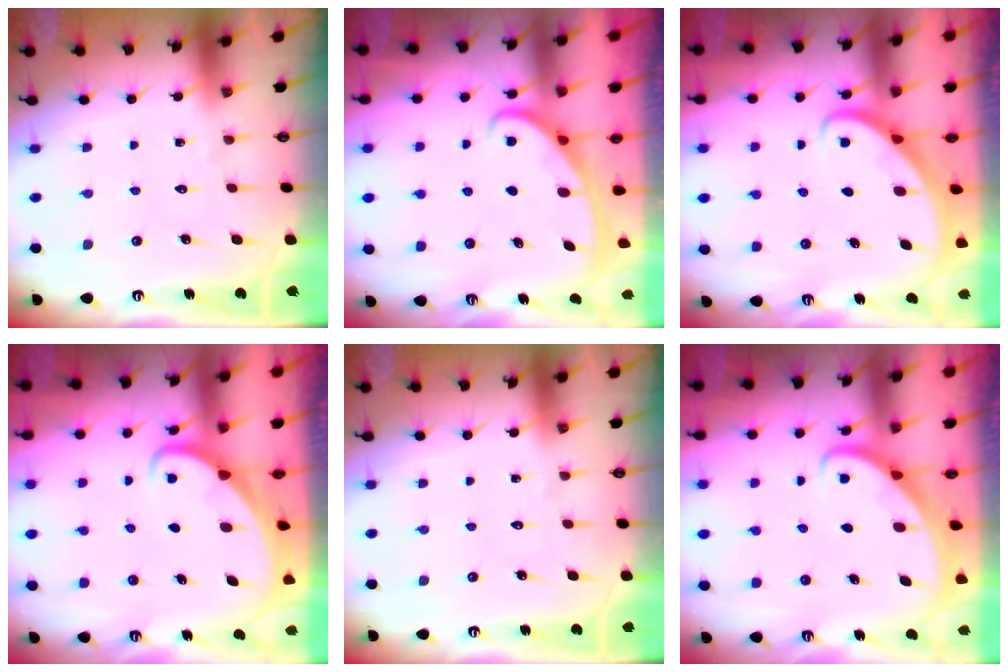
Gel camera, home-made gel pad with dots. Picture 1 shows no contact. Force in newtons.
{"total": 2.8, "press": 2.8, "slide": 0.4}
{"total": 2.7, "press": 2.7, "slide": 0.2}
{"total": 2.4, "press": 2.4, "slide": 0.2}
{"total": 0.0}
{"total": 2.5, "press": 2.5, "slide": 0.3}